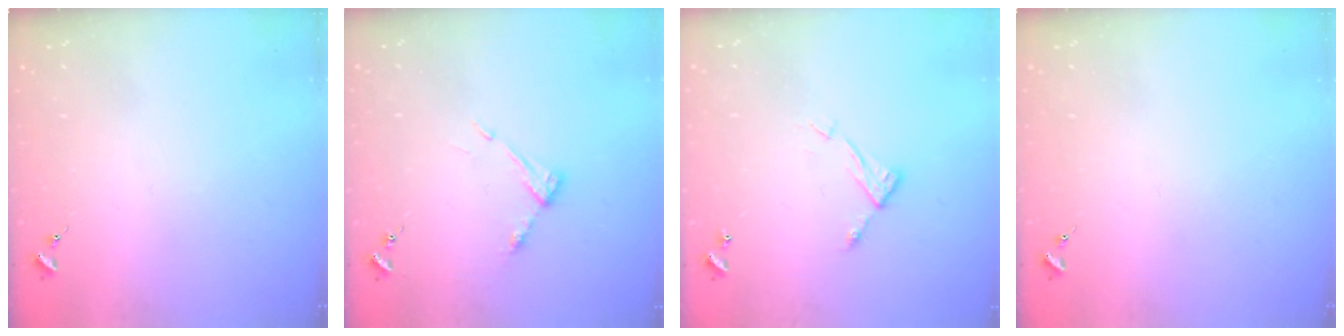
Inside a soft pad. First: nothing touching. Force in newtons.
{"total": 6.4, "press": 6.4, "slide": 0.4}
{"total": 6.3, "press": 6.3, "slide": 0.4}
{"total": 0.0}